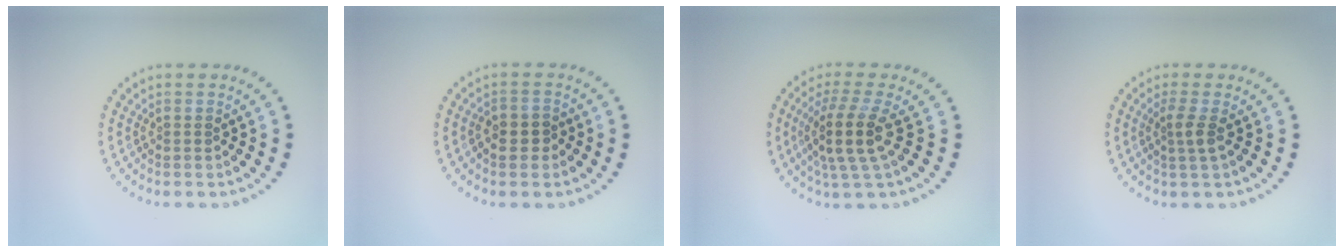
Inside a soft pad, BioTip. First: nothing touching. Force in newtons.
{"total": 2.1, "press": 2.0, "slide": 0.6}
{"total": 4.4, "press": 3.4, "slide": 2.8}
{"total": 1.8, "press": 1.3, "slide": 1.3}